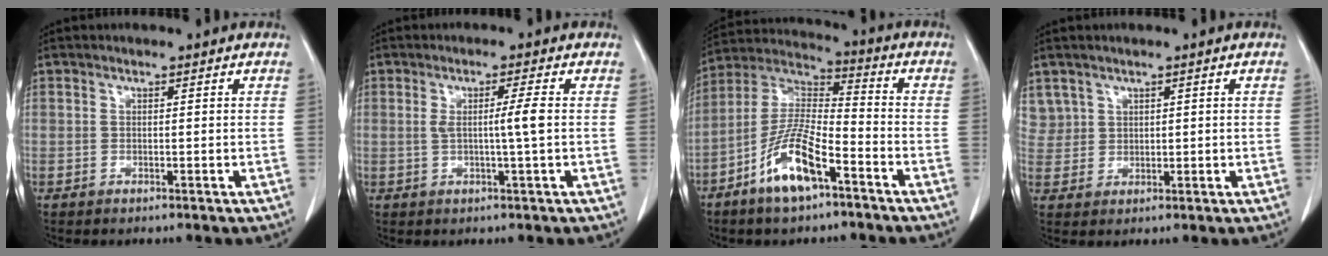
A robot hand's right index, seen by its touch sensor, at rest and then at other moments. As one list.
[{"total": 3.5, "force": [0.2, -0.7, 3.5], "torque": [-0.062, -0.004, 0.003]}, {"total": 12.1, "force": [-6.5, 3.2, 9.6], "torque": [-0.203, 0.000, -0.121]}, {"total": 3.6, "force": [2.2, 2.9, 0.0], "torque": [0.010, 0.008, 0.046]}]